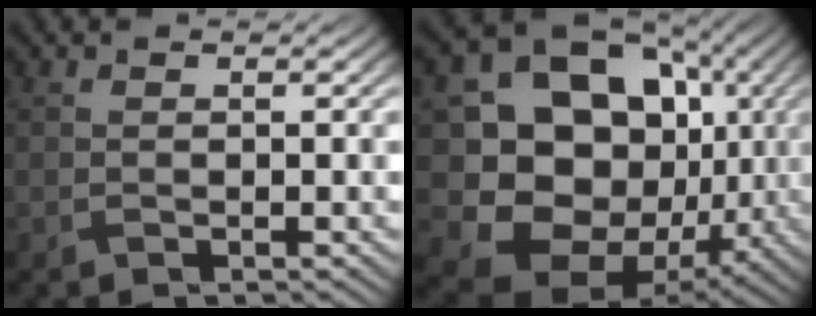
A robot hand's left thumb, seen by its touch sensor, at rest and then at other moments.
{"total": 17.6, "force": [-0.7, 14.5, 9.9], "torque": [-0.207, -0.047, 0.006]}